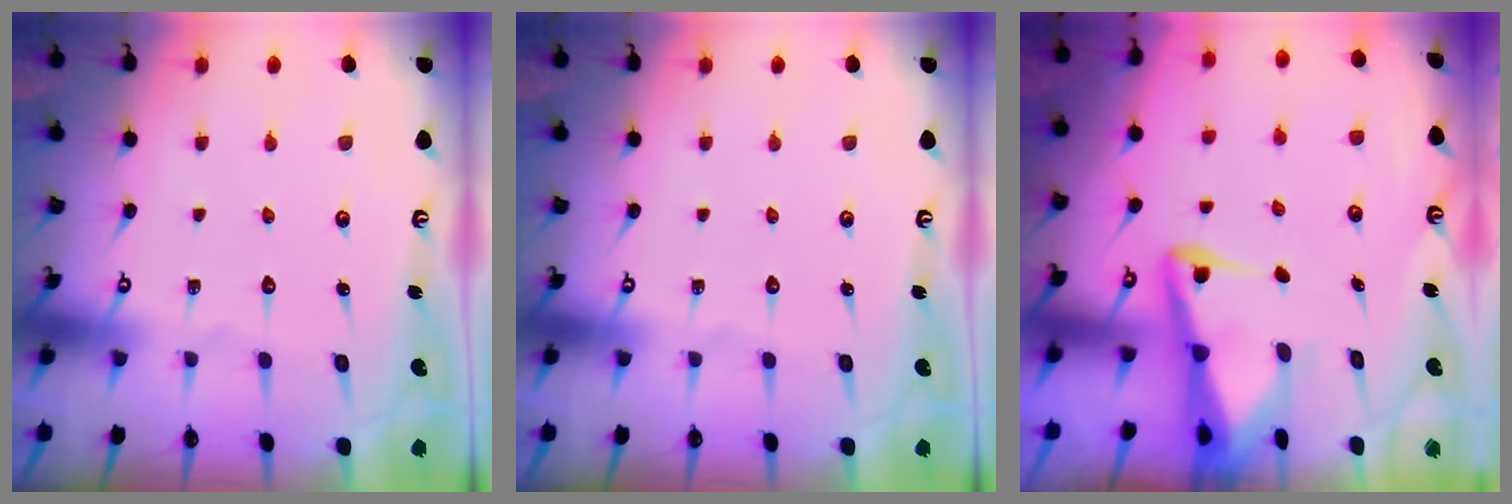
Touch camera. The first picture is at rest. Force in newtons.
{"total": 0.0}
{"total": 4.2, "press": 4.1, "slide": 1.1}